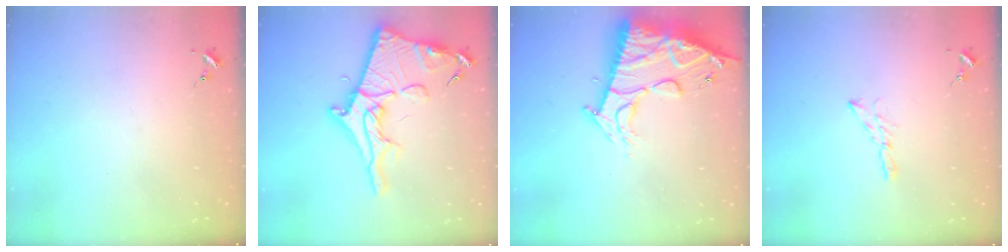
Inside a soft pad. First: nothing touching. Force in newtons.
{"total": 19.1, "press": 19.1, "slide": 1.4}
{"total": 18.9, "press": 18.8, "slide": 1.8}
{"total": 4.7, "press": 4.7, "slide": 0.1}